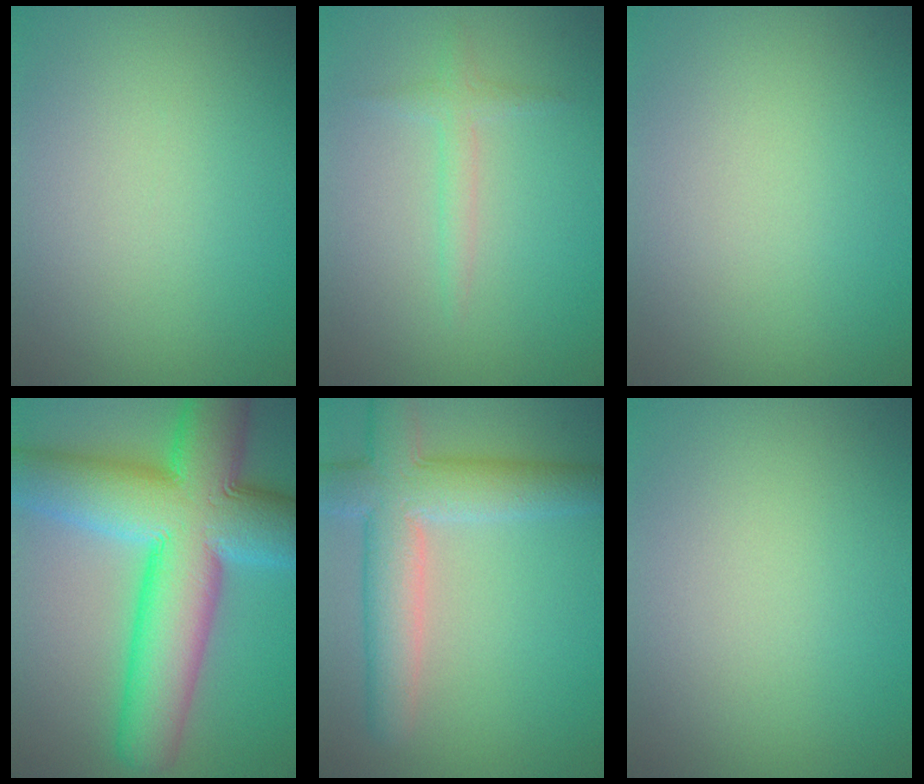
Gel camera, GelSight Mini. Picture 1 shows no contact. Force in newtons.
{"total": 1.5, "press": 1.5, "slide": 0.1}
{"total": 0.0}
{"total": 15.6, "press": 15.6, "slide": 0.5}
{"total": 7.1, "press": 7.1, "slide": 0.5}
{"total": 0.0}